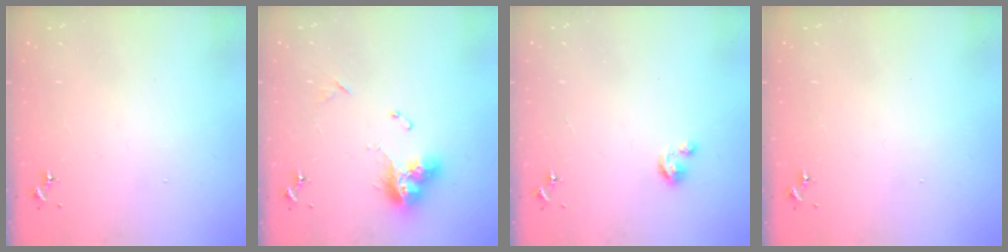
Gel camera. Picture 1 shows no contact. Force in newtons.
{"total": 12.9, "press": 12.9, "slide": 1.0}
{"total": 3.7, "press": 3.6, "slide": 0.4}
{"total": 0.0}